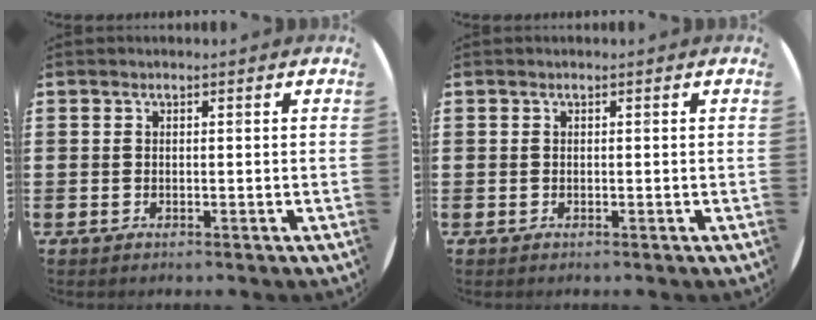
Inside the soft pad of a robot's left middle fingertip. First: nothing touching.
{"total": 0.0}